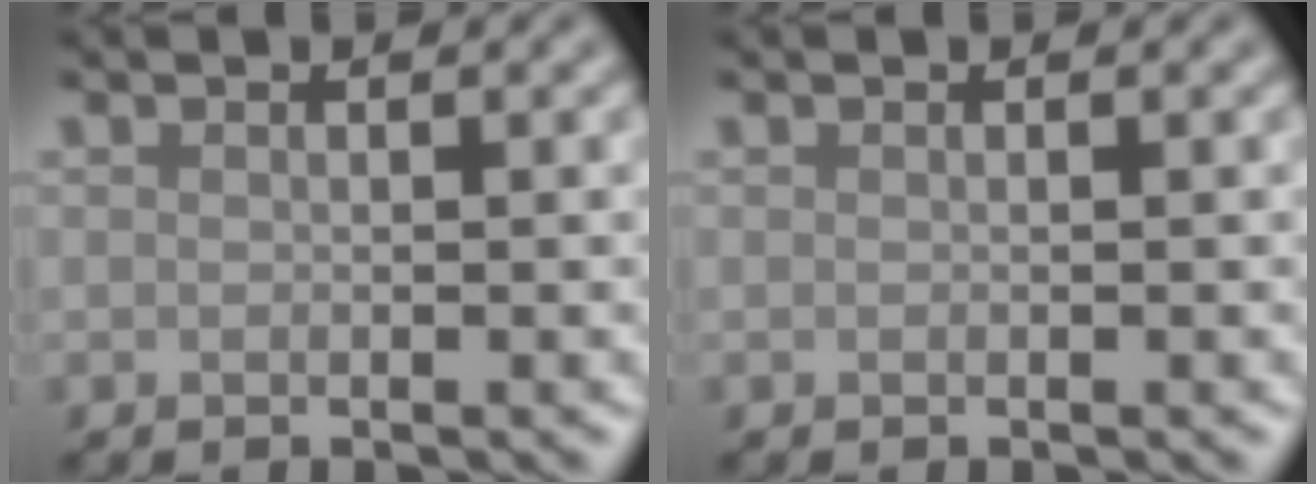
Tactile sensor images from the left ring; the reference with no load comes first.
{"total": 0.0}